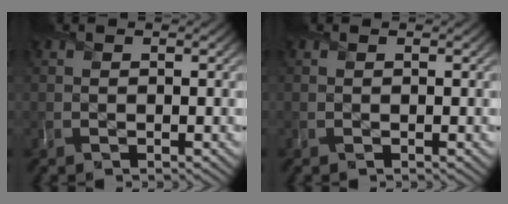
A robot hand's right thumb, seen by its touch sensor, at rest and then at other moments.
{"total": 0.0}